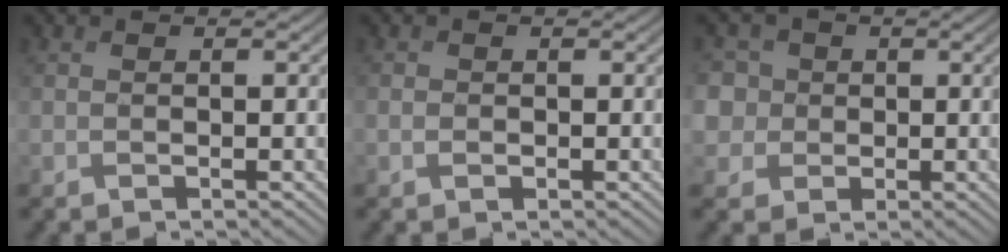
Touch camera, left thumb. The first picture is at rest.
{"total": 1.1, "force": [-0.2, 0.9, 0.5], "torque": [-0.013, -0.003, -0.006]}
{"total": 7.3, "force": [1.9, 6.6, 2.6], "torque": [-0.090, 0.024, 0.021]}